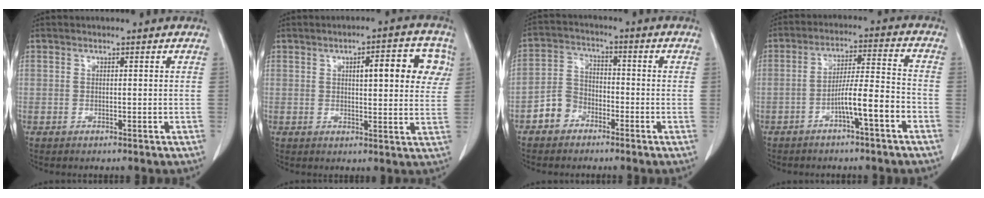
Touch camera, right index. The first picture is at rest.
{"total": 9.7, "force": [3.1, 2.8, 8.8], "torque": [-0.107, 0.018, 0.035]}
{"total": 5.4, "force": [-3.1, 4.1, 1.7], "torque": [-0.035, 0.017, -0.060]}
{"total": 7.7, "force": [-3.7, 0.2, 6.7], "torque": [-0.114, 0.020, -0.059]}